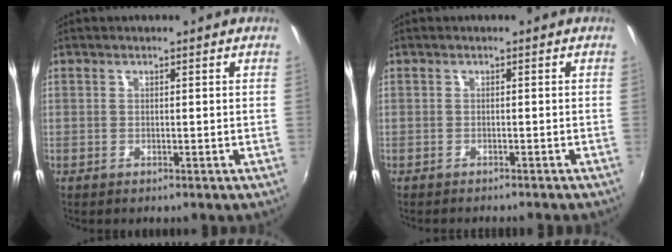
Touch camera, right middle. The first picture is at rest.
{"total": 1.9, "force": [-1.8, 0.2, 0.6], "torque": [-0.019, -0.011, -0.031]}